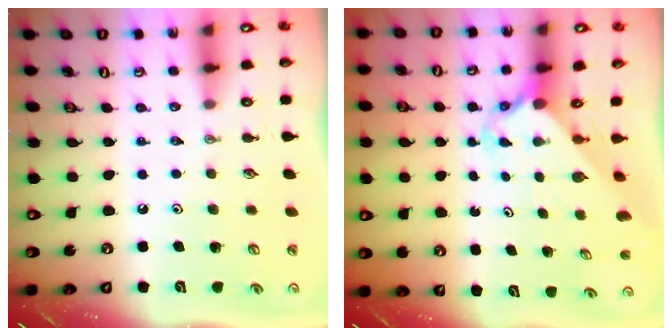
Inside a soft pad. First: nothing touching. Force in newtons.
{"total": 2.3, "press": 2.3, "slide": 0.2}